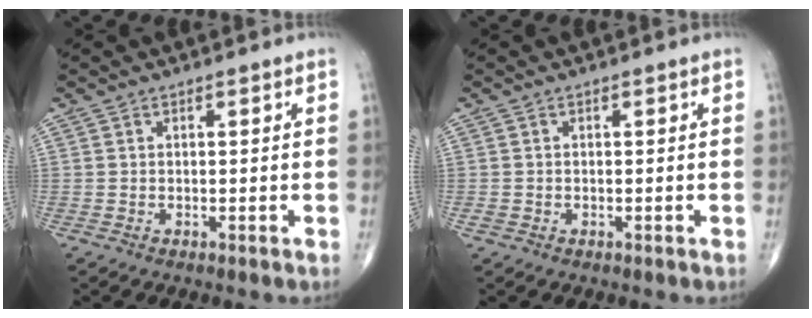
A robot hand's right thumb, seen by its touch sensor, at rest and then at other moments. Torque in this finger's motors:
{"motor_torque": [0.96, 0.38, 0.00, -0.31, 0.02]}